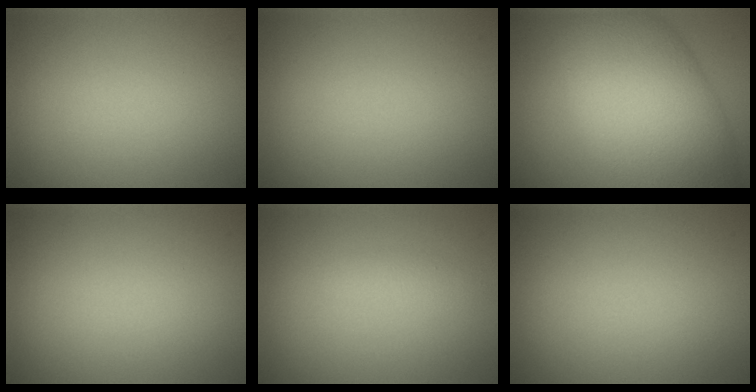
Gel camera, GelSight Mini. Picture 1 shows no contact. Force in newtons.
{"total": 0.0}
{"total": 12.3, "press": 12.3, "slide": 0.2}
{"total": 0.0}
{"total": 1.0, "press": 1.0, "slide": 0.1}
{"total": 0.0}